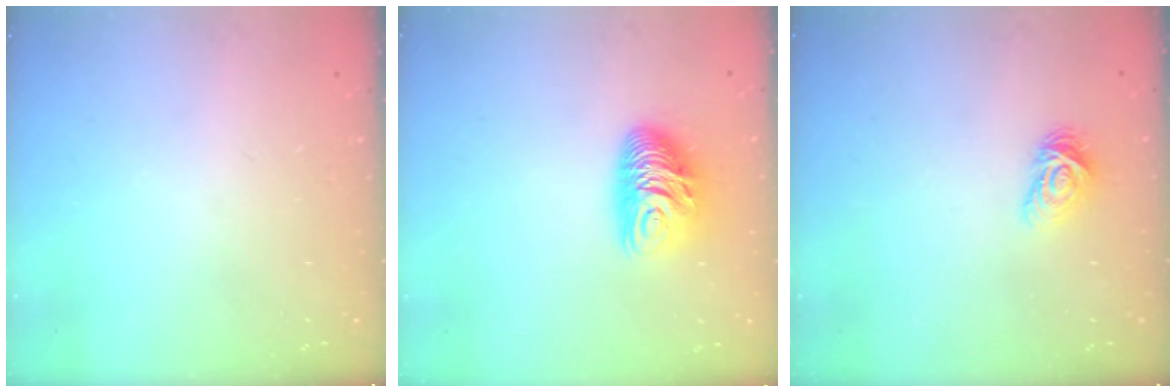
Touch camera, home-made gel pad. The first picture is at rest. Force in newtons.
{"total": 10.1, "press": 10.0, "slide": 1.1}
{"total": 5.0, "press": 4.9, "slide": 0.7}